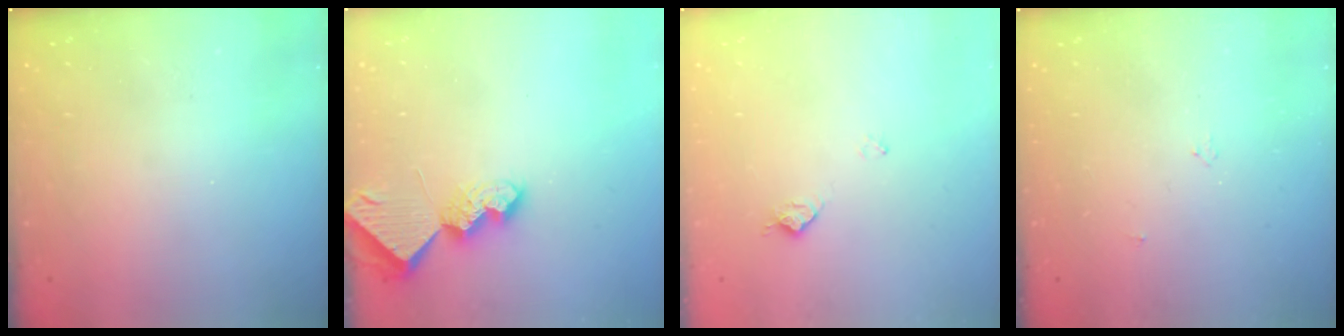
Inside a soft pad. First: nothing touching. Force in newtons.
{"total": 7.5, "press": 7.5, "slide": 0.5}
{"total": 7.4, "press": 7.4, "slide": 0.7}
{"total": 2.7, "press": 2.7, "slide": 0.5}